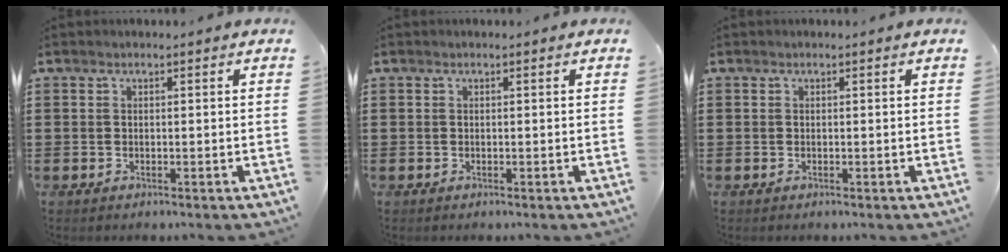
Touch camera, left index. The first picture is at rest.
{"total": 0.0}
{"total": 0.0}